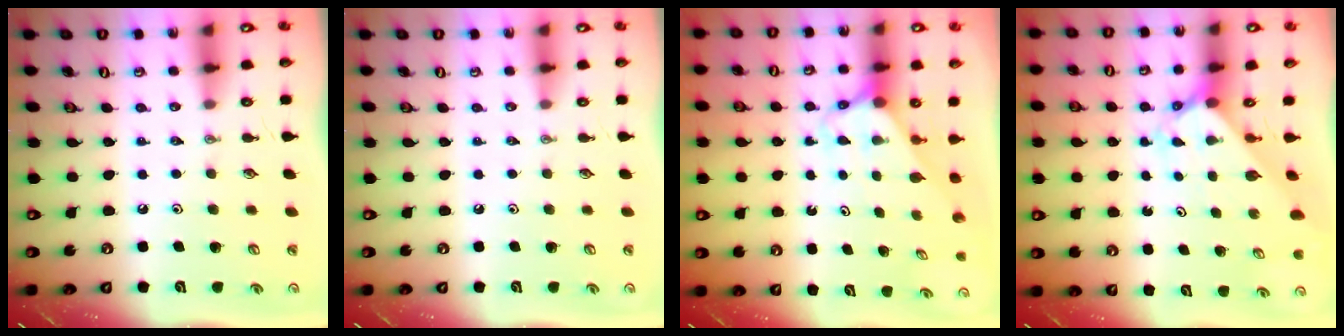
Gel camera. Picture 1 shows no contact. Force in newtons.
{"total": 0.0}
{"total": 2.6, "press": 2.6, "slide": 0.1}
{"total": 2.0, "press": 2.0, "slide": 0.2}